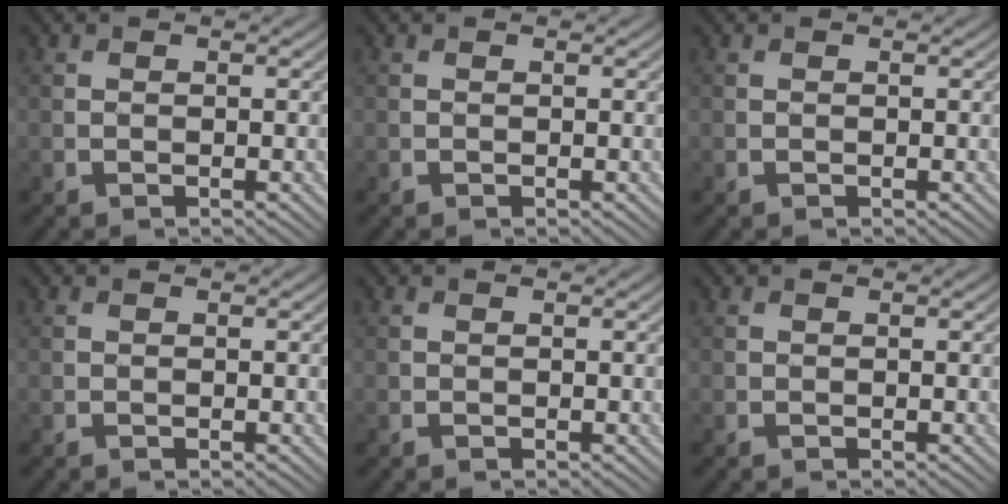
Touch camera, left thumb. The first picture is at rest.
{"total": 0.0}
{"total": 0.0}
{"total": 0.0}
{"total": 0.0}
{"total": 0.0}